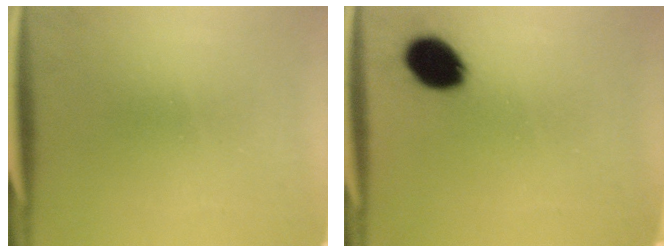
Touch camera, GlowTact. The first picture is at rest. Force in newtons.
{"total": 9.8}